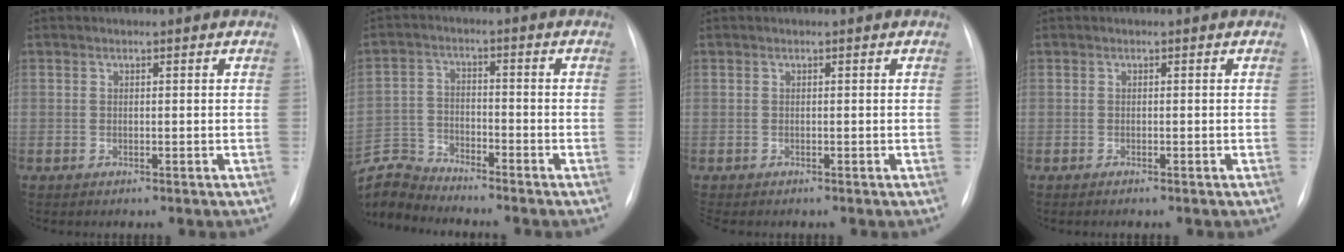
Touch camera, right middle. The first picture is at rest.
{"total": 7.9, "force": [-7.9, -0.1, -0.3], "torque": [0.000, 0.008, -0.153]}
{"total": 1.6, "force": [-1.4, 0.5, 0.6], "torque": [-0.010, -0.005, -0.015]}
{"total": 0.9, "force": [-0.7, 0.2, 0.5], "torque": [-0.012, -0.002, -0.007]}